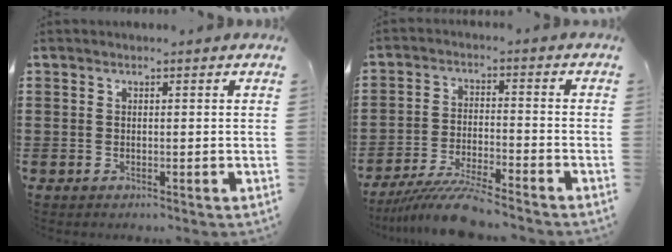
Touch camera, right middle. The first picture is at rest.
{"total": 7.0, "force": [-6.4, 0.0, 2.9], "torque": [-0.059, -0.008, -0.122]}